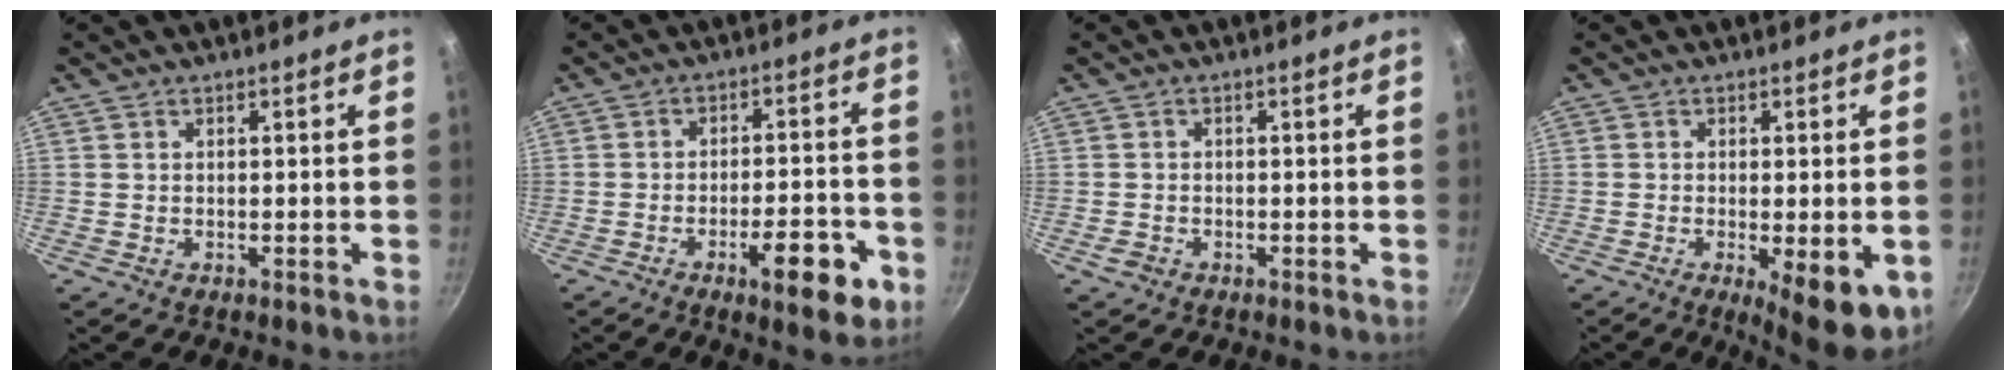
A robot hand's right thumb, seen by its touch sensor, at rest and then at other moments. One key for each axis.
{"total": 11.0, "fx": -4.9, "fy": 3.7, "fz": 9.1, "tx": -0.104, "ty": 0.024, "tz": -0.064}
{"total": 2.9, "fx": -1.5, "fy": 2.3, "fz": 1.0, "tx": -0.017, "ty": 0.016, "tz": -0.025}
{"total": 10.1, "fx": -2.9, "fy": 3.0, "fz": 9.2, "tx": -0.114, "ty": -0.007, "tz": -0.031}